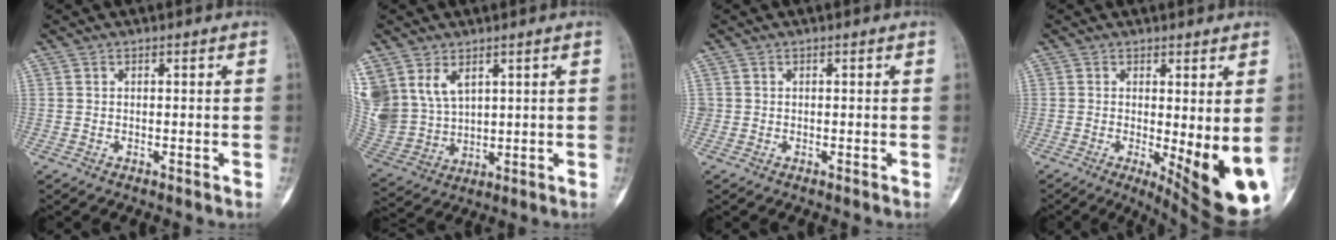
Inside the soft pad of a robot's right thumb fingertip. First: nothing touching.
{"total": 15.5, "force": [6.7, 11.2, 8.3], "torque": [-0.201, 0.000, 0.161]}
{"total": 0.5, "force": [0.0, 0.5, 0.0], "torque": [0.004, 0.005, -0.002]}
{"total": 13.1, "force": [-2.3, 3.5, 12.4], "torque": [-0.149, -0.025, -0.017]}